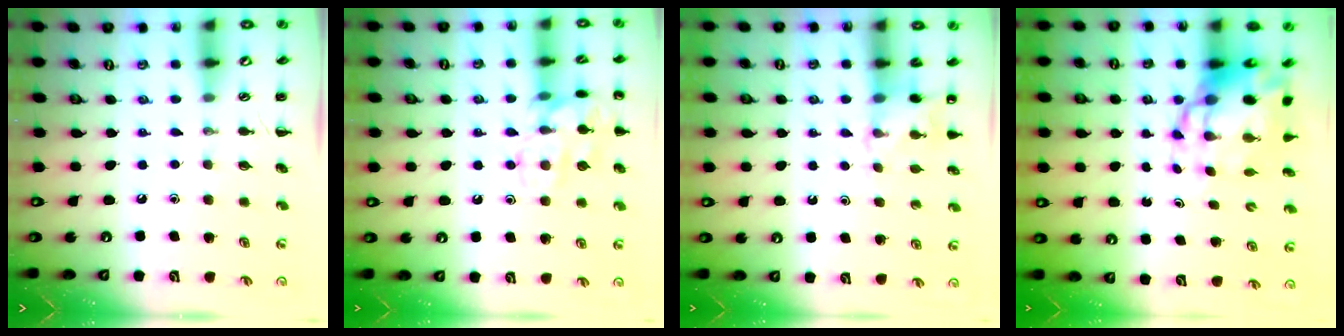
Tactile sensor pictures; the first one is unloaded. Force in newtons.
{"total": 13.3, "press": 13.3, "slide": 0.4}
{"total": 5.7, "press": 5.6, "slide": 1.3}
{"total": 10.1, "press": 9.7, "slide": 2.8}